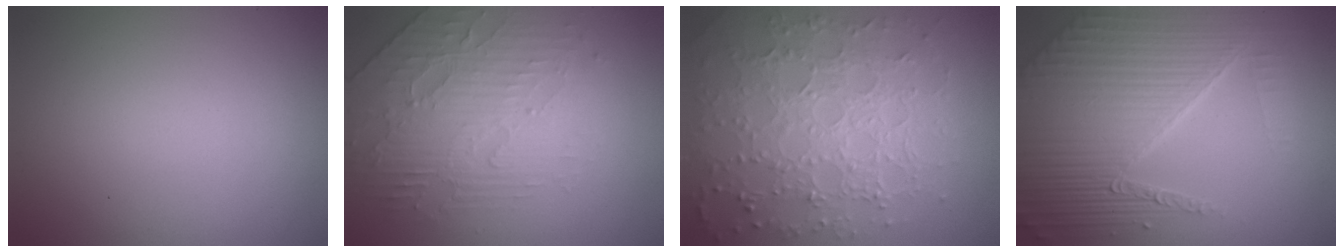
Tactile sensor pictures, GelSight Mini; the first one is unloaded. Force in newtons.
{"total": 4.0, "press": 3.6, "slide": 1.6}
{"total": 7.7, "press": 5.5, "slide": 5.4}
{"total": 7.7, "press": 5.8, "slide": 5.0}